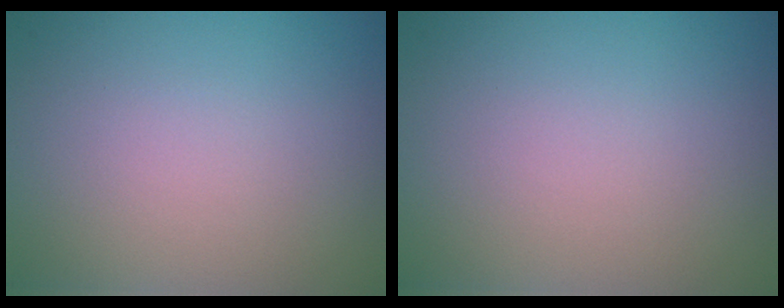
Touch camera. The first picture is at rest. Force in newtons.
{"total": 0.0}